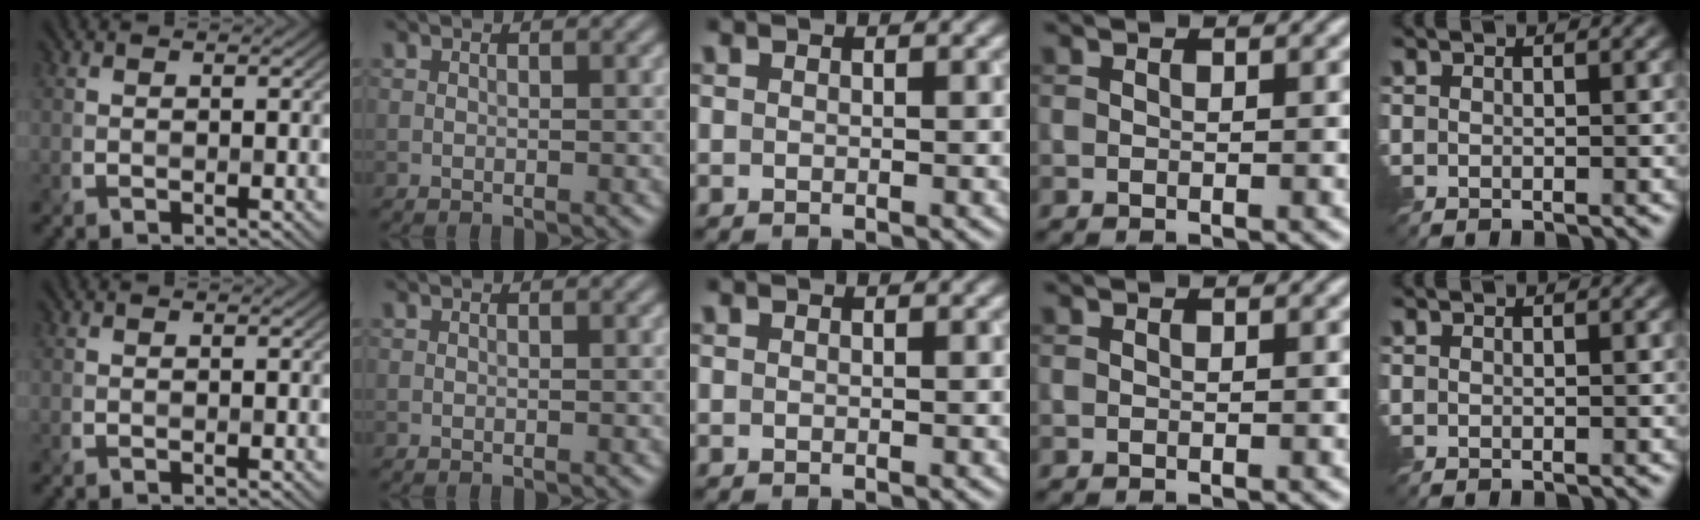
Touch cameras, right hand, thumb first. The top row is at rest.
{}